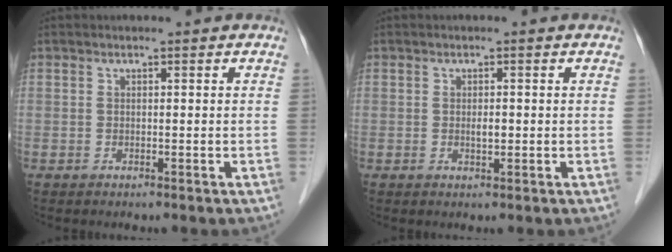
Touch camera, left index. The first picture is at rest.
{"total": 1.2, "force": [-0.1, 0.5, 1.1], "torque": [-0.020, 0.000, -0.002]}